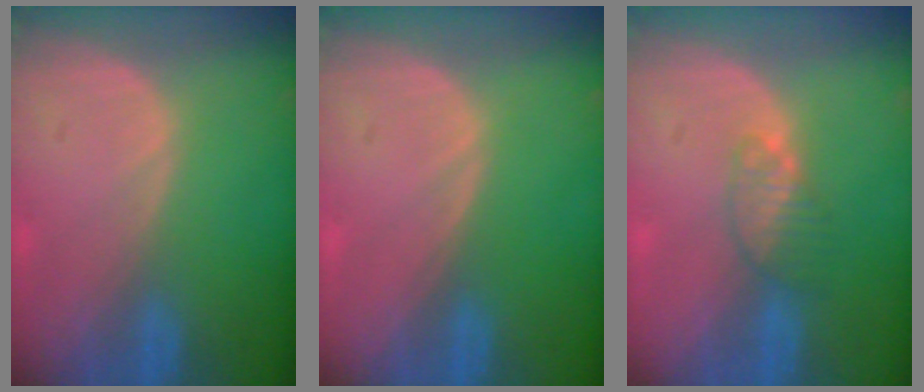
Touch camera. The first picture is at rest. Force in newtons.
{"total": 0.0}
{"total": 3.3, "press": 3.1, "slide": 1.1}